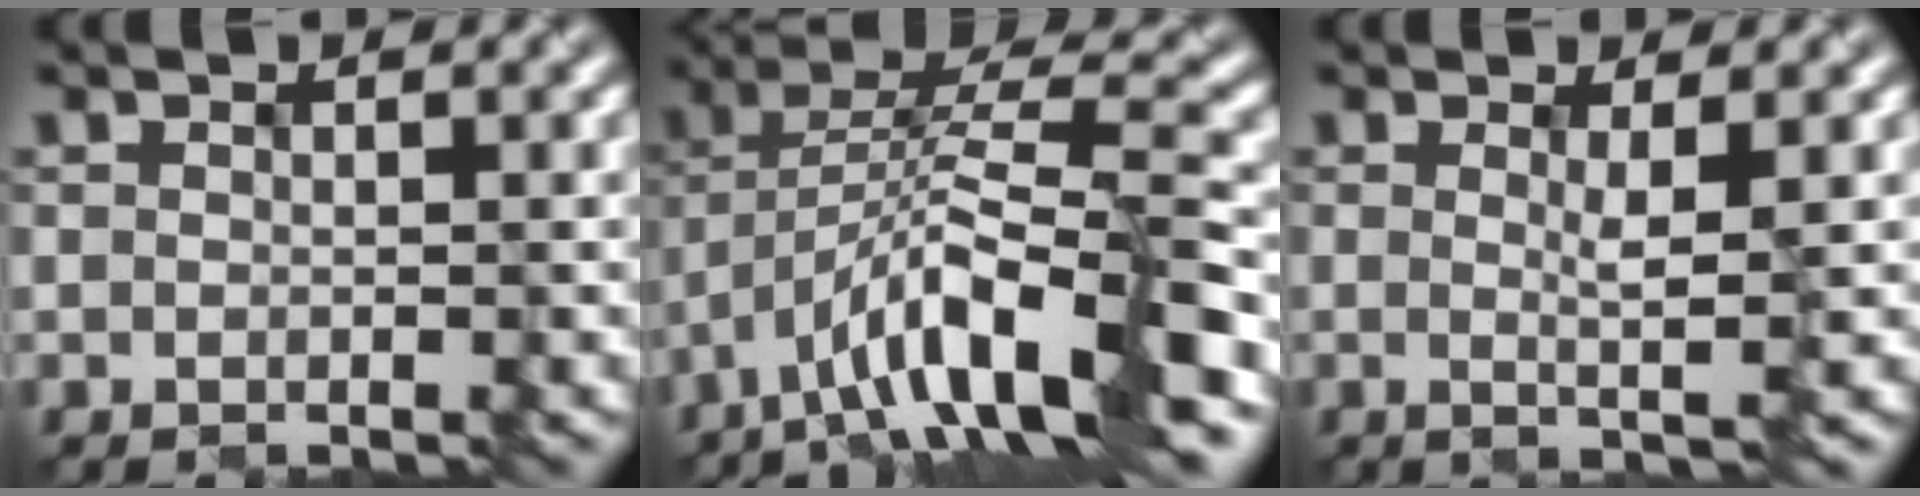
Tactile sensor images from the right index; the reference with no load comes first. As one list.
[{"total": 10.2, "force": [-5.7, 2.0, 8.3], "torque": [-0.135, 0.018, -0.099]}, {"total": 2.1, "force": [0.0, 0.2, 2.1], "torque": [-0.037, -0.009, 0.000]}]